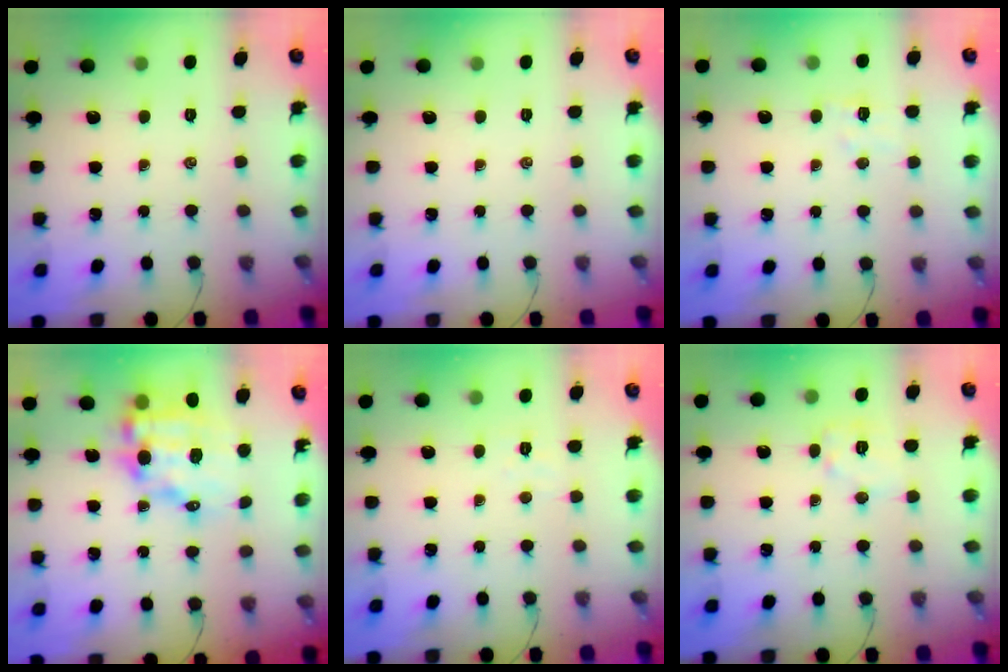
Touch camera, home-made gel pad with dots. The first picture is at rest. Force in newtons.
{"total": 0.0}
{"total": 5.3, "press": 5.1, "slide": 1.1}
{"total": 12.8, "press": 12.4, "slide": 3.1}
{"total": 3.0, "press": 2.9, "slide": 0.8}
{"total": 6.9, "press": 6.9, "slide": 0.2}